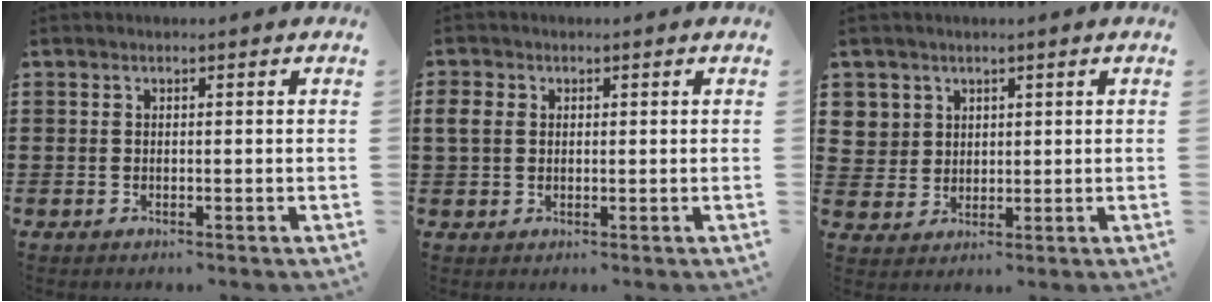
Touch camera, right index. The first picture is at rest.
{"total": 2.6, "force": [0.4, 2.2, 1.3], "torque": [-0.041, 0.006, 0.004]}
{"total": 4.1, "force": [2.0, 3.6, 0.2], "torque": [-0.023, 0.014, 0.038]}